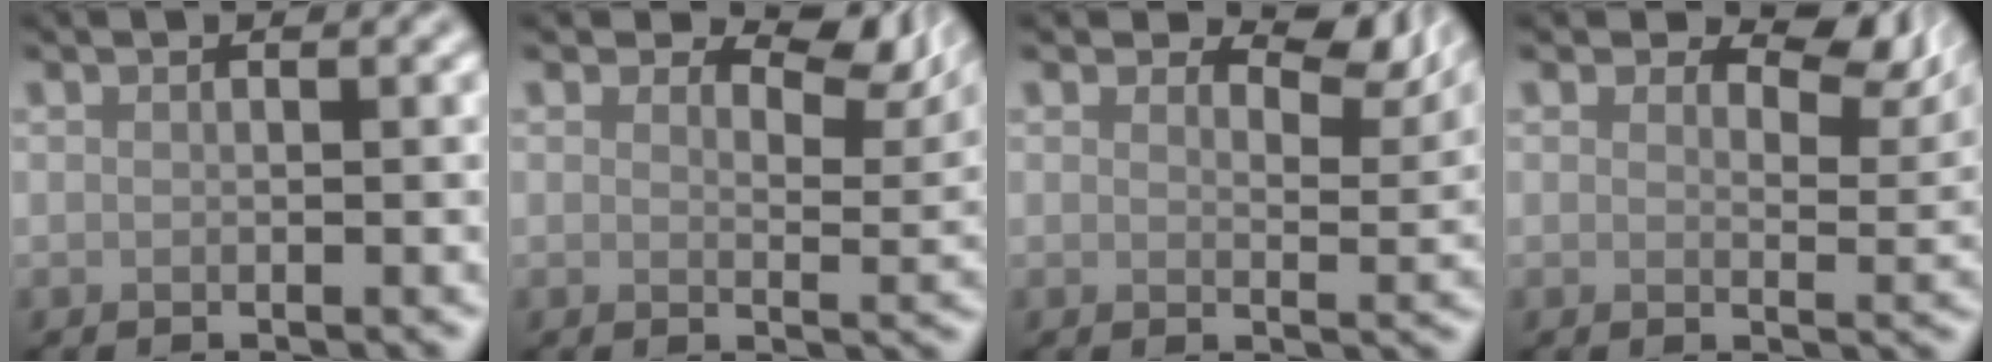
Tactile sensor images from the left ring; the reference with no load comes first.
{"total": 6.3, "force": [4.2, 3.0, 3.6], "torque": [-0.042, 0.000, 0.055]}
{"total": 5.0, "force": [3.6, 2.1, 2.7], "torque": [-0.030, -0.002, 0.044]}
{"total": 6.0, "force": [4.0, 2.9, 3.5], "torque": [-0.040, -0.002, 0.051]}